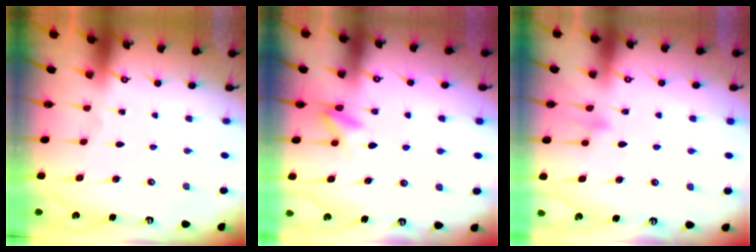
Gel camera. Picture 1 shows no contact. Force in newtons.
{"total": 9.0, "press": 9.0, "slide": 1.1}
{"total": 6.9, "press": 6.9, "slide": 0.7}